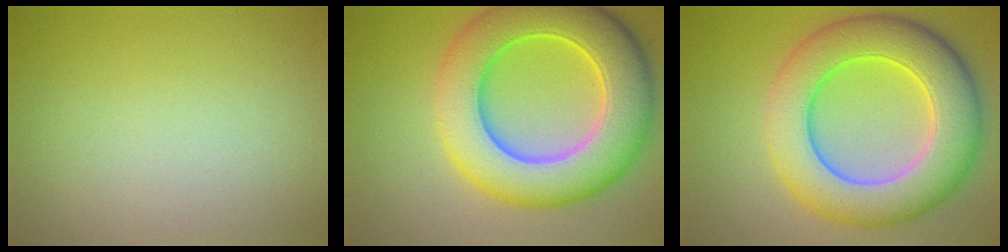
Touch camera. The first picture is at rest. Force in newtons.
{"total": 10.4, "press": 10.4, "slide": 0.2}
{"total": 9.7, "press": 9.7, "slide": 0.4}